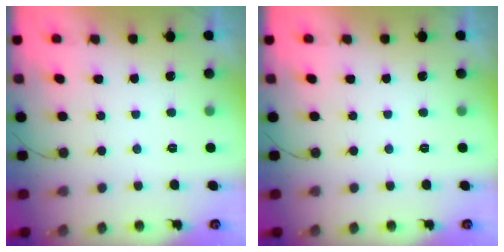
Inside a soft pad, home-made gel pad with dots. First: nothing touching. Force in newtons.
{"total": 0.0}